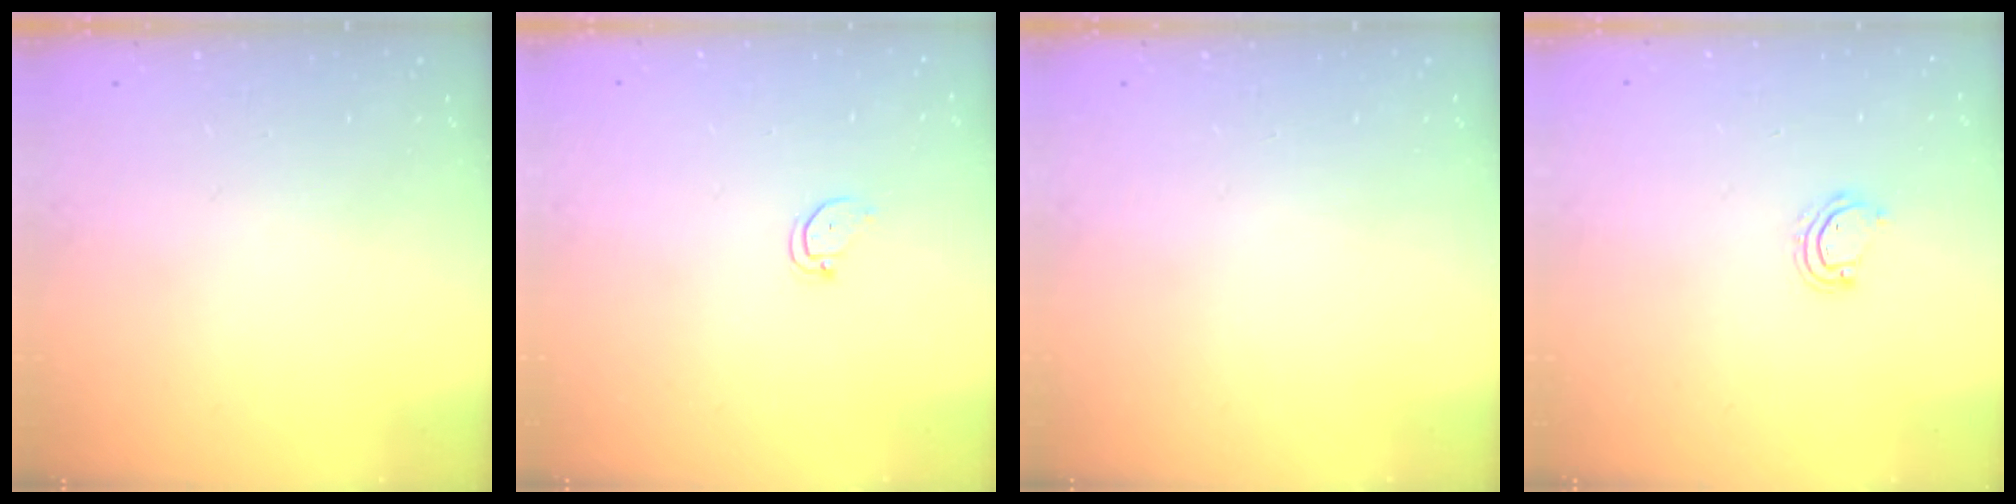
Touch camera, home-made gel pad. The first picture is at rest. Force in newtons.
{"total": 2.4, "press": 2.4, "slide": 0.2}
{"total": 0.0}
{"total": 2.7, "press": 2.7, "slide": 0.2}